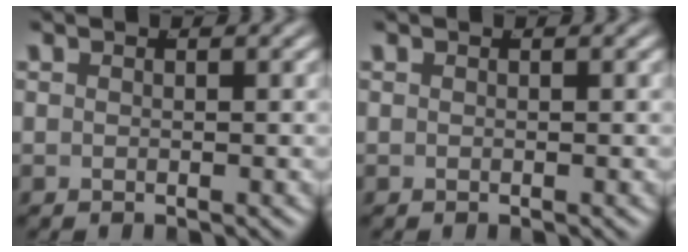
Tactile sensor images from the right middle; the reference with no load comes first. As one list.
[{"total": 0.0}]